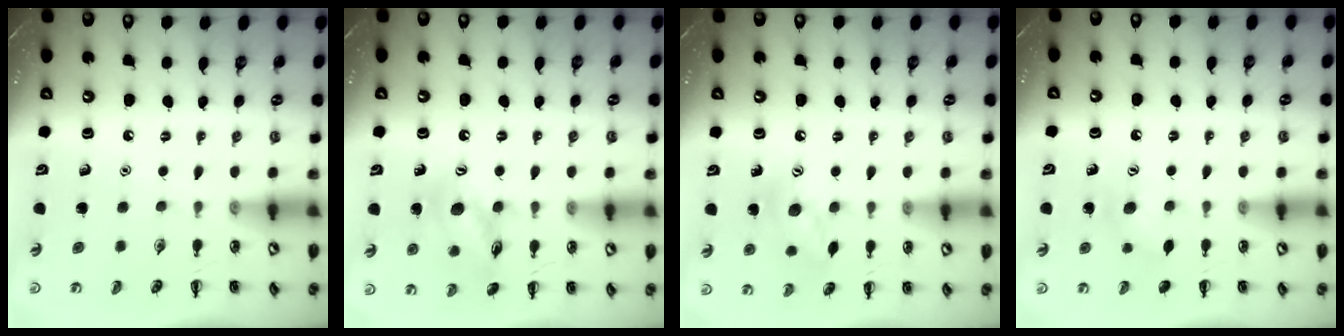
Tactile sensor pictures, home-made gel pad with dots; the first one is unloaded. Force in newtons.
{"total": 11.8, "press": 11.7, "slide": 1.7}
{"total": 10.0, "press": 9.9, "slide": 1.7}
{"total": 6.1, "press": 5.9, "slide": 1.3}